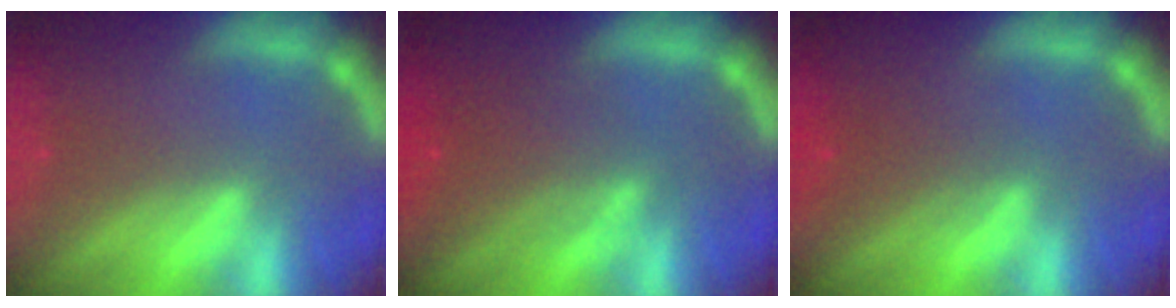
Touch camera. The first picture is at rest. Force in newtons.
{"total": 4.6}
{"total": 2.5}